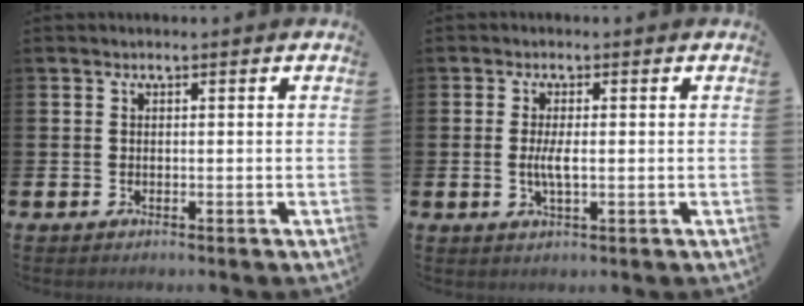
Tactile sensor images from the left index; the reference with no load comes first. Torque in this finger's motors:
{"motor_torque": [0.77, 0.00, 0.12, 0.15]}